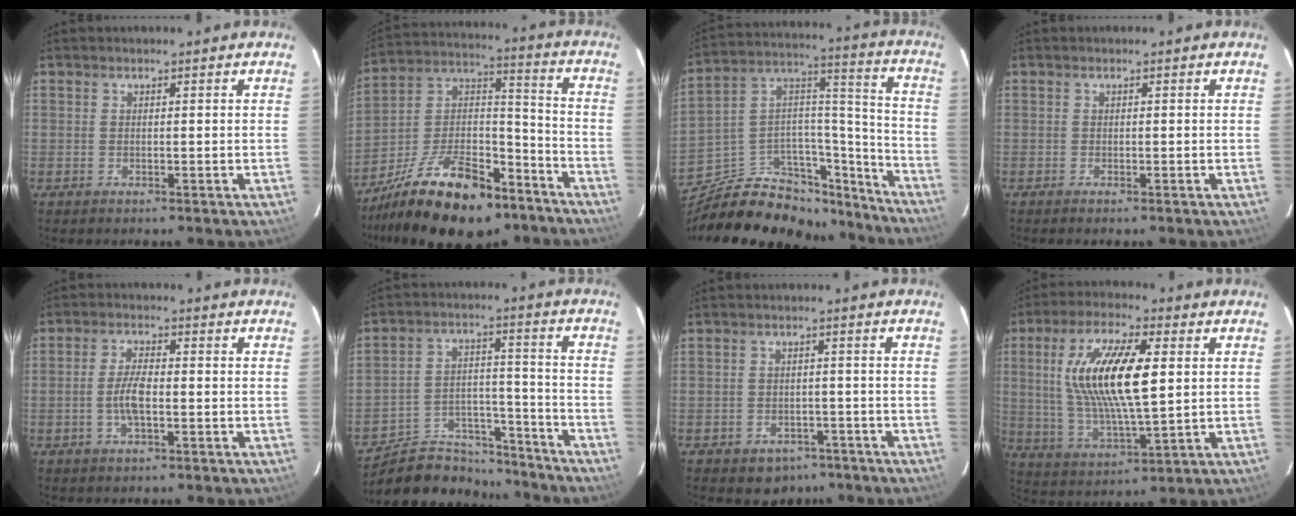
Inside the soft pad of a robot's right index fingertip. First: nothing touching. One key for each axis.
{"total": 24.4, "fx": -16.2, "fy": 10.9, "fz": 14.6, "tx": -0.278, "ty": 0.015, "tz": -0.258}
{"total": 25.8, "fx": -19.9, "fy": 12.4, "fz": 10.7, "tx": -0.189, "ty": 0.086, "tz": -0.286}
{"total": 0.6, "fx": -0.6, "fy": 0.1, "fz": 0.3, "tx": -0.007, "ty": -0.002, "tz": -0.010}
{"total": 4.8, "fx": -1.2, "fy": 1.7, "fz": 4.4, "tx": -0.092, "ty": 0.001, "tz": -0.023}
{"total": 14.9, "fx": -13.4, "fy": 6.3, "fz": 2.1, "tx": -0.051, "ty": 0.048, "tz": -0.204}
{"total": 6.2, "fx": -4.0, "fy": 4.5, "fz": 1.5, "tx": -0.040, "ty": 0.014, "tz": -0.041}
{"total": 16.9, "fx": 3.3, "fy": 5.3, "fz": 15.7, "tx": -0.302, "ty": 0.006, "tz": 0.067}